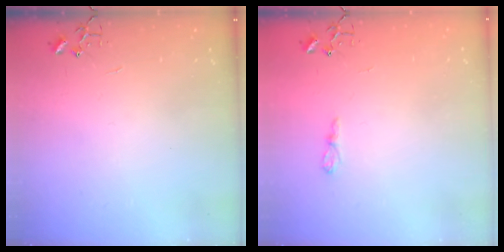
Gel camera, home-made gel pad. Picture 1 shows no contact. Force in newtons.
{"total": 5.7, "press": 5.7, "slide": 0.3}